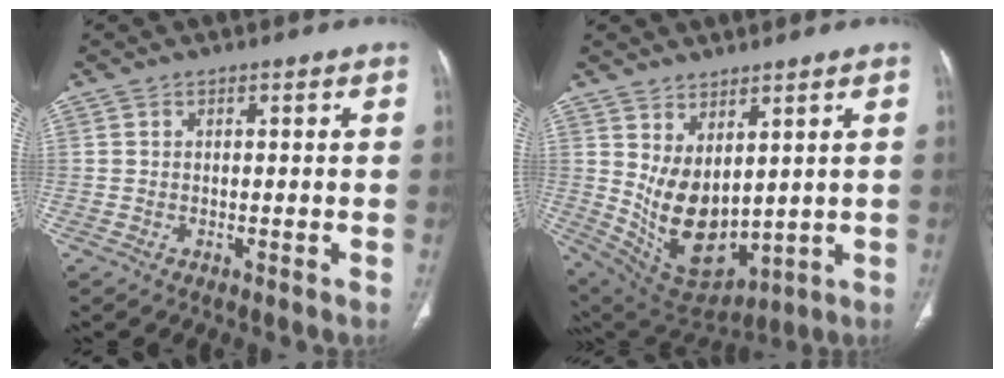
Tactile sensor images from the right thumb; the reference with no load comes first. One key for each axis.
{"total": 12.7, "fx": 2.6, "fy": 7.4, "fz": 10.0, "tx": -0.158, "ty": -0.034, "tz": 0.083}